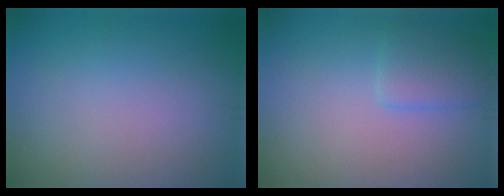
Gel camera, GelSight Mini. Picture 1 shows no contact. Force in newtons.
{"total": 2.3, "press": 2.3, "slide": 0.1}